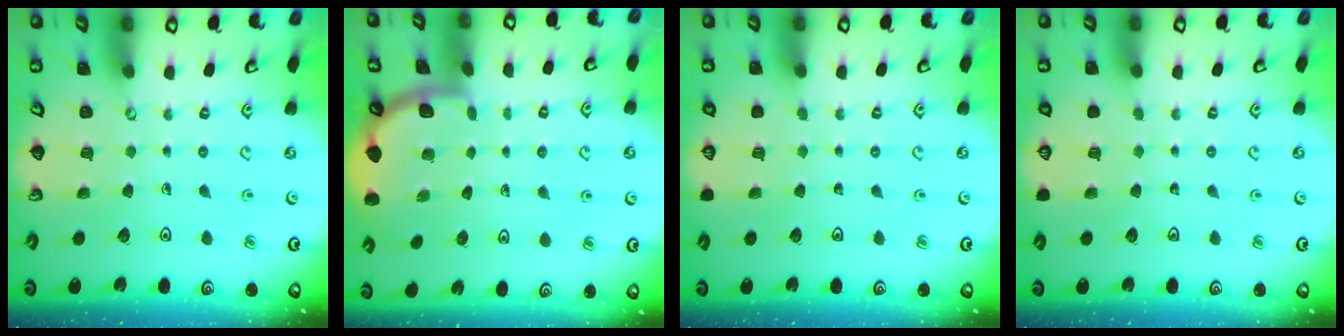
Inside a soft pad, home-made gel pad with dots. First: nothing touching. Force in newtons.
{"total": 1.9, "press": 1.9, "slide": 0.0}
{"total": 0.0}
{"total": 0.0}